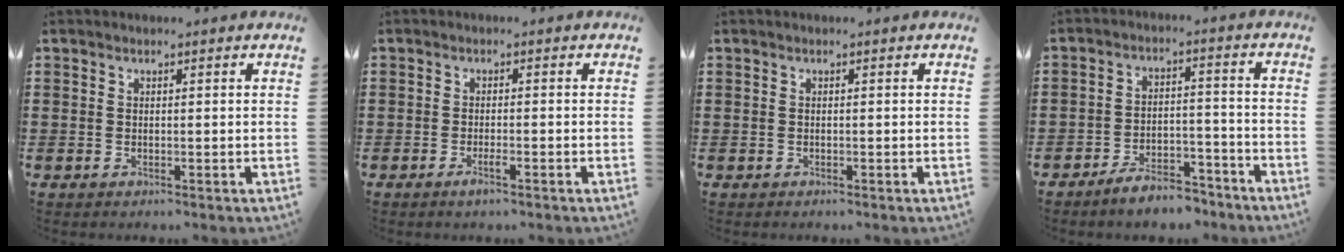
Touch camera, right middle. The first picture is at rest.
{"total": 1.8, "force": [-1.1, 0.2, 1.4], "torque": [-0.024, -0.003, -0.020]}
{"total": 0.0}
{"total": 5.7, "force": [-5.4, 1.1, 1.4], "torque": [-0.019, 0.014, -0.105]}